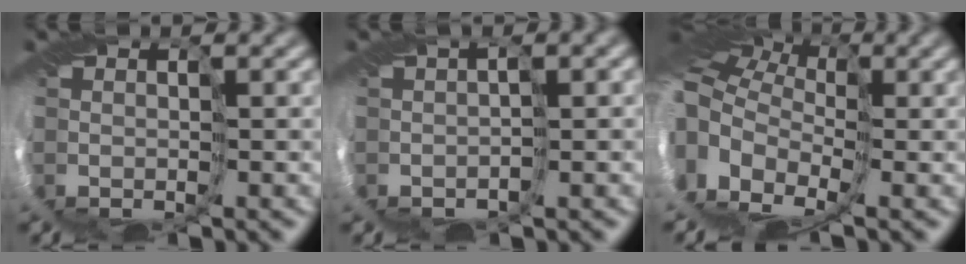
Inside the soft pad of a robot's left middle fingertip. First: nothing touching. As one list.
[{"total": 2.2, "force": [-0.8, 1.0, 1.8], "torque": [-0.022, 0.012, -0.002]}, {"total": 14.0, "force": [1.1, 9.6, 10.1], "torque": [-0.221, 0.030, -0.009]}]